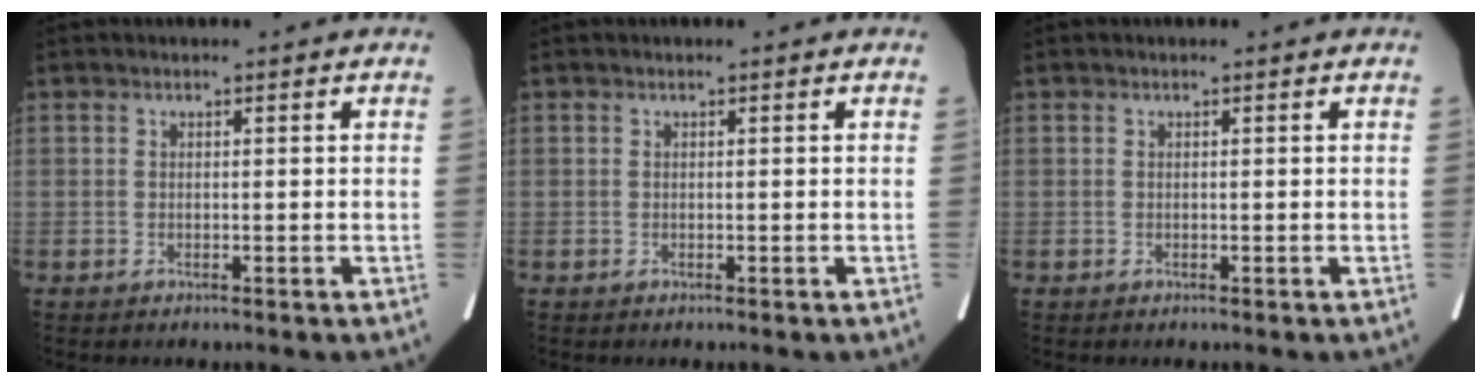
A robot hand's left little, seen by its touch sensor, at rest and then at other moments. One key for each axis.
{"total": 0.0}
{"total": 0.0}